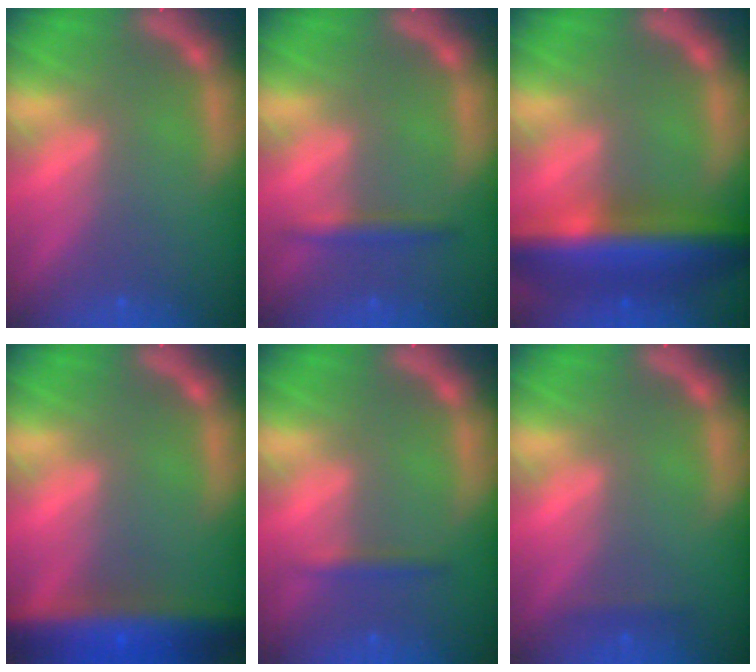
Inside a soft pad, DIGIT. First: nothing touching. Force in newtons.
{"total": 1.9}
{"total": 10.0}
{"total": 9.5}
{"total": 1.4}
{"total": 0.9}